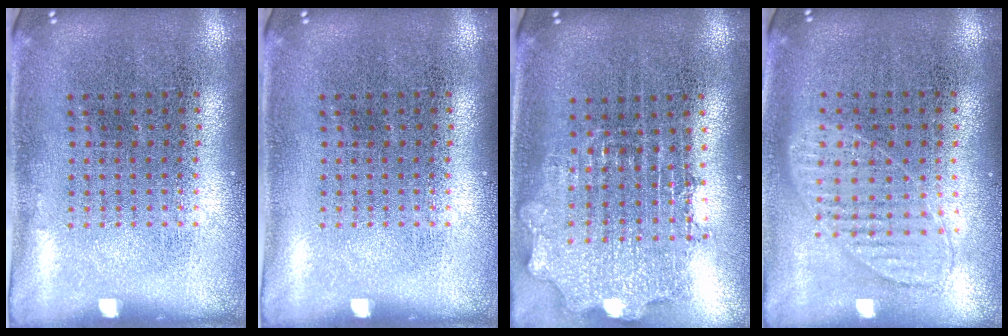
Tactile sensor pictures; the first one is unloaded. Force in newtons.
{"total": 0.0}
{"total": 2.0, "press": 1.6, "slide": 1.2}
{"total": 0.9, "press": 0.9, "slide": 0.2}